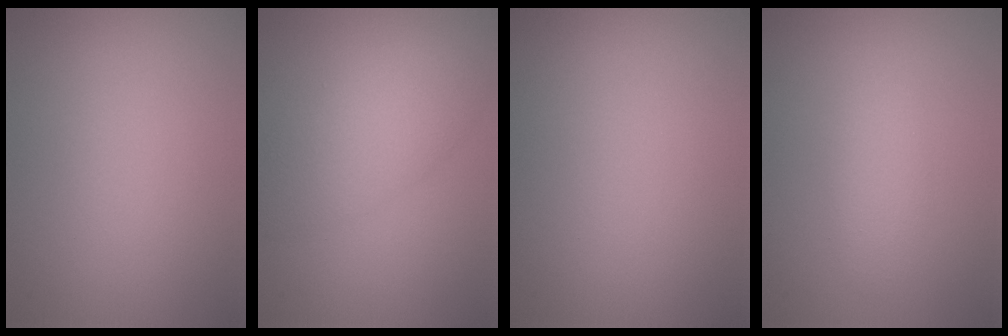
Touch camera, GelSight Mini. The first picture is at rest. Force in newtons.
{"total": 4.5, "press": 4.5, "slide": 0.2}
{"total": 0.0}
{"total": 2.0, "press": 2.0, "slide": 0.1}